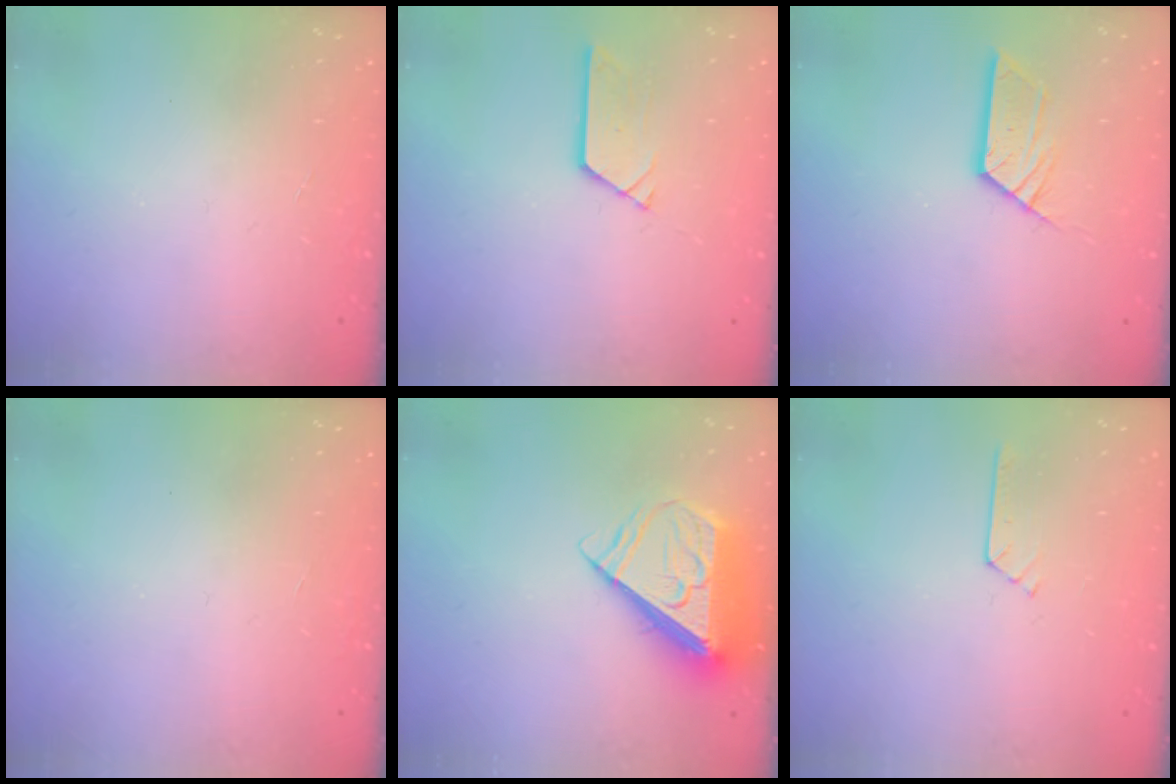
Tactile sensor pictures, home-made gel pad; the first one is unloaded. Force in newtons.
{"total": 2.7, "press": 2.7, "slide": 0.0}
{"total": 7.8, "press": 7.7, "slide": 0.5}
{"total": 0.0}
{"total": 10.1, "press": 10.0, "slide": 1.3}
{"total": 2.5, "press": 2.5, "slide": 0.3}